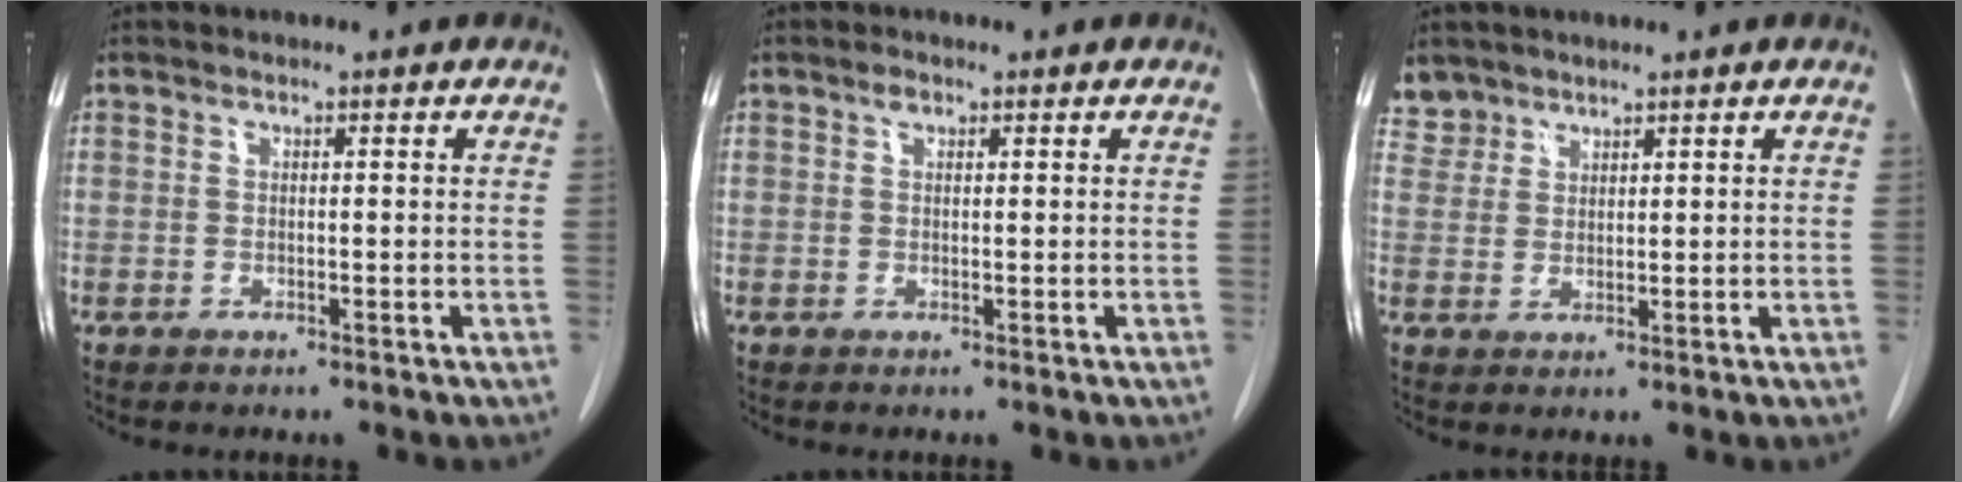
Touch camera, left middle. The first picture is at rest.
{"total": 1.0, "force": [0.6, 0.6, 0.5], "torque": [-0.010, 0.002, 0.010]}
{"total": 3.2, "force": [2.7, 1.7, -0.5], "torque": [0.017, 0.006, 0.052]}